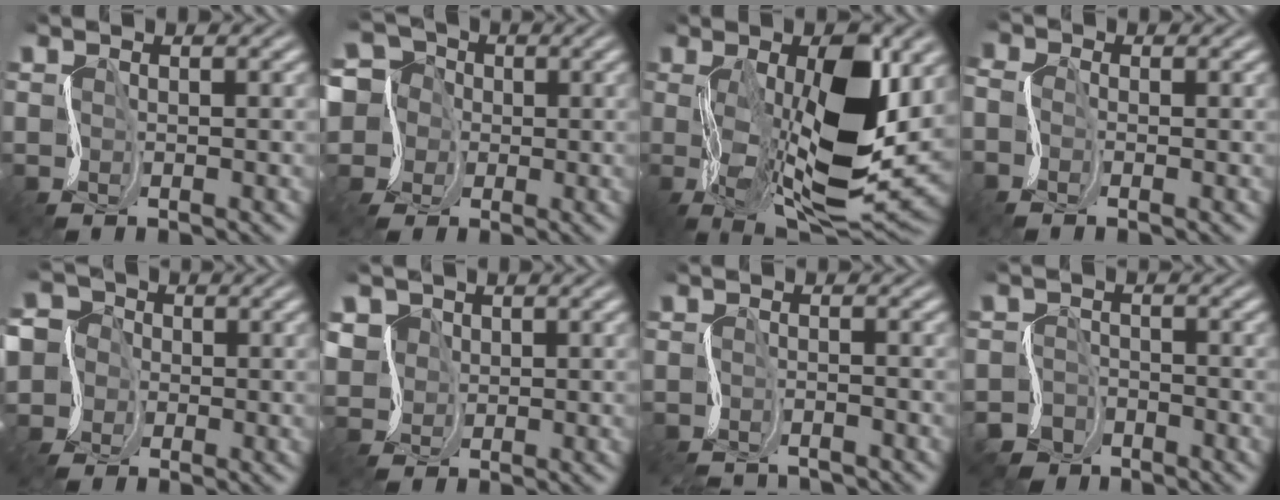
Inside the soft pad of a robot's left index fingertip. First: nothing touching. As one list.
[{"total": 8.2, "force": [0.2, 7.8, 2.6], "torque": [-0.083, 0.033, -0.050]}, {"total": 14.0, "force": [0.3, 5.6, 12.8], "torque": [-0.211, -0.012, 0.005]}, {"total": 2.1, "force": [-1.1, 1.4, 1.1], "torque": [-0.026, 0.006, -0.039]}, {"total": 5.3, "force": [-1.1, 5.1, 1.0], "torque": [-0.024, 0.021, -0.062]}, {"total": 1.8, "force": [0.6, 1.7, -0.3], "torque": [-0.006, 0.004, 0.005]}, {"total": 3.2, "force": [-3.2, 0.0, 0.0], "torque": [-0.005, -0.006, -0.063]}, {"total": 4.0, "force": [-3.4, 2.2, 0.4], "torque": [-0.005, -0.002, -0.071]}]